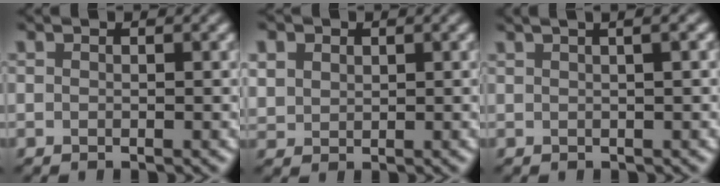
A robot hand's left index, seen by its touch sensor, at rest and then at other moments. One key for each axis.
{"total": 2.6, "fx": 1.4, "fy": 1.9, "fz": 1.1, "tx": -0.035, "ty": 0.009, "tz": 0.030}
{"total": 4.6, "fx": 2.4, "fy": 1.9, "fz": 3.5, "tx": -0.023, "ty": 0.037, "tz": 0.007}